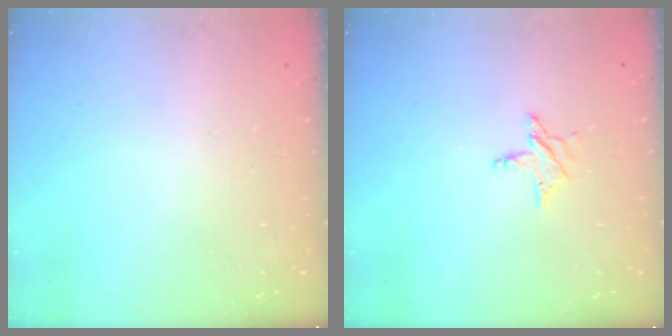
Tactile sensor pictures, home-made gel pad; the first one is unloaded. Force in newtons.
{"total": 4.4, "press": 4.4, "slide": 0.4}